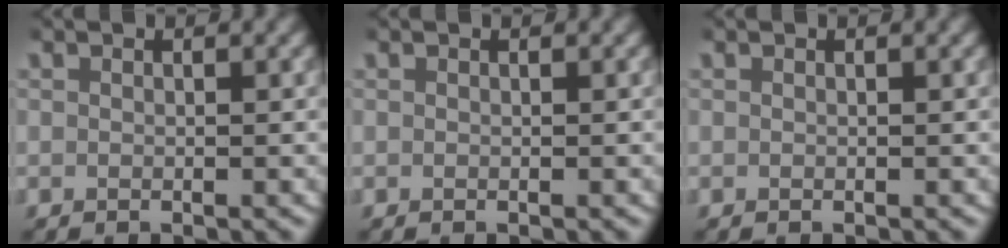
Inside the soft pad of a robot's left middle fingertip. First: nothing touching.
{"total": 0.0}
{"total": 0.0}